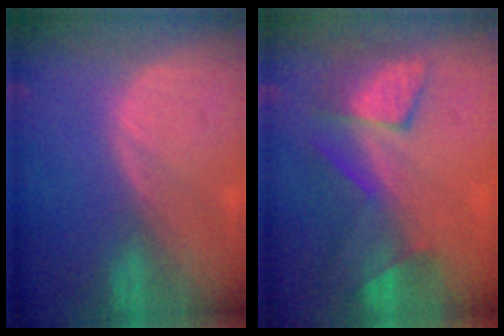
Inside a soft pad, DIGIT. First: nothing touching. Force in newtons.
{"total": 7.5, "press": 7.4, "slide": 1.3}